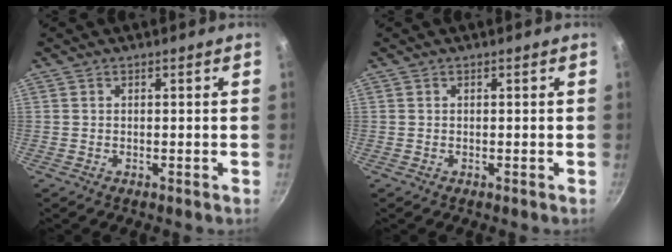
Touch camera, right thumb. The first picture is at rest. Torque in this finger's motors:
{"motor_torque": [0.00, 0.00, 0.00, 0.00, 0.00]}